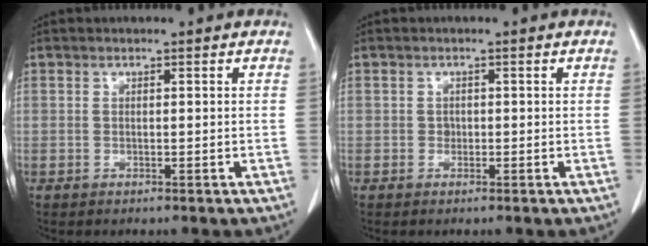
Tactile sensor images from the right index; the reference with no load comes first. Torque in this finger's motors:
{"motor_torque": [0.02, -0.01, 0.00, 0.00]}